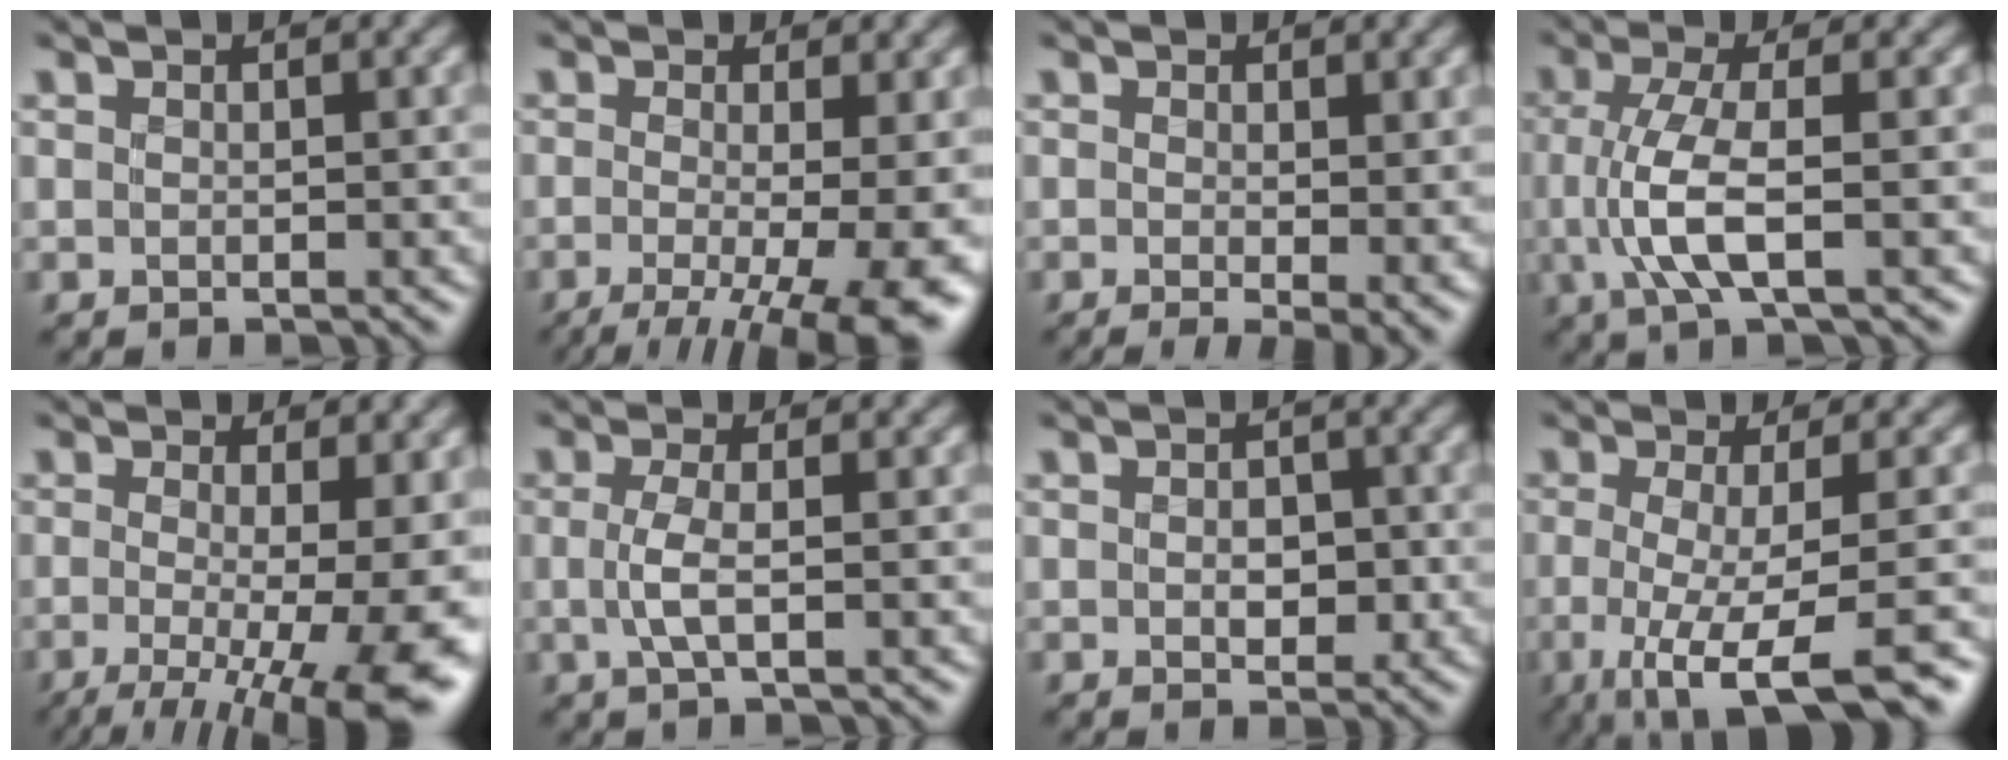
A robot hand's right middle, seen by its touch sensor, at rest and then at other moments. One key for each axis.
{"total": 10.7, "fx": -2.8, "fy": 3.5, "fz": 9.7, "tx": -0.127, "ty": -0.019, "tz": -0.030}
{"total": 3.5, "fx": -0.1, "fy": 0.8, "fz": 3.4, "tx": -0.042, "ty": -0.016, "tz": 0.001}
{"total": 5.2, "fx": -0.9, "fy": 1.4, "fz": 4.9, "tx": -0.108, "ty": -0.006, "tz": -0.014}
{"total": 13.1, "fx": -2.8, "fy": 4.1, "fz": 12.1, "tx": -0.148, "ty": -0.017, "tz": -0.030}
{"total": 2.2, "fx": -0.5, "fy": 0.6, "fz": 2.1, "tx": -0.051, "ty": -0.004, "tz": -0.010}
{"total": 2.3, "fx": -0.6, "fy": 1.5, "fz": 1.7, "tx": -0.023, "ty": -0.005, "tz": -0.009}
{"total": 8.0, "fx": -3.2, "fy": 1.9, "fz": 7.1, "tx": -0.091, "ty": -0.016, "tz": -0.055}